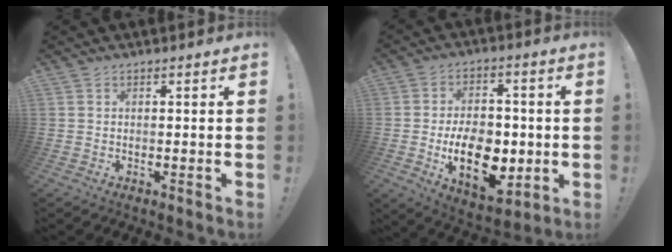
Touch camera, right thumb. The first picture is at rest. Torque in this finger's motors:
{"motor_torque": [0.61, 1.25, 0.99, 0.29, 0.13]}